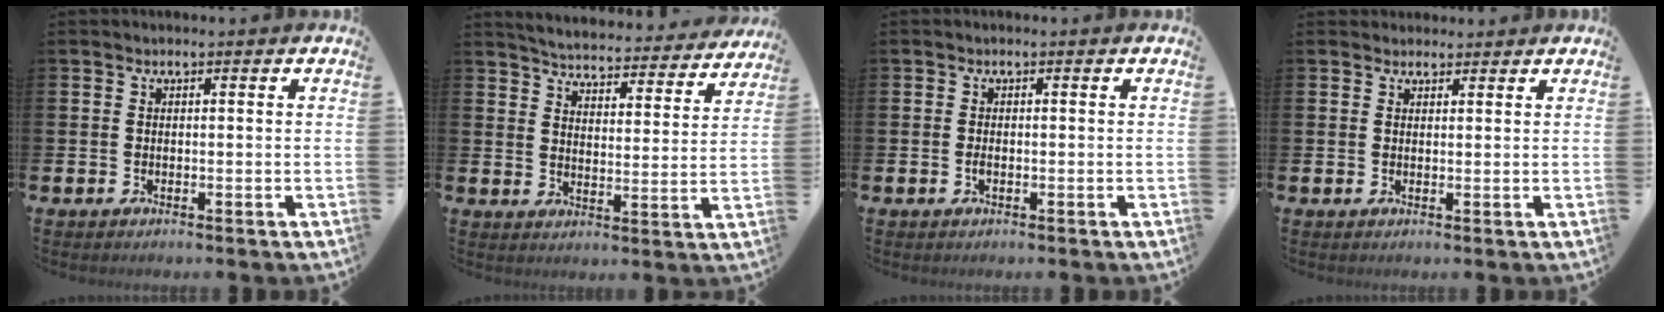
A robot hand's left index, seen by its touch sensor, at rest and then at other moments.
{"total": 5.0, "force": [4.9, 0.4, 0.8], "torque": [-0.032, -0.042, 0.080]}
{"total": 0.8, "force": [-0.2, 0.3, 0.7], "torque": [-0.014, 0.001, -0.005]}
{"total": 2.1, "force": [1.9, 0.7, -0.1], "torque": [0.009, -0.006, 0.035]}